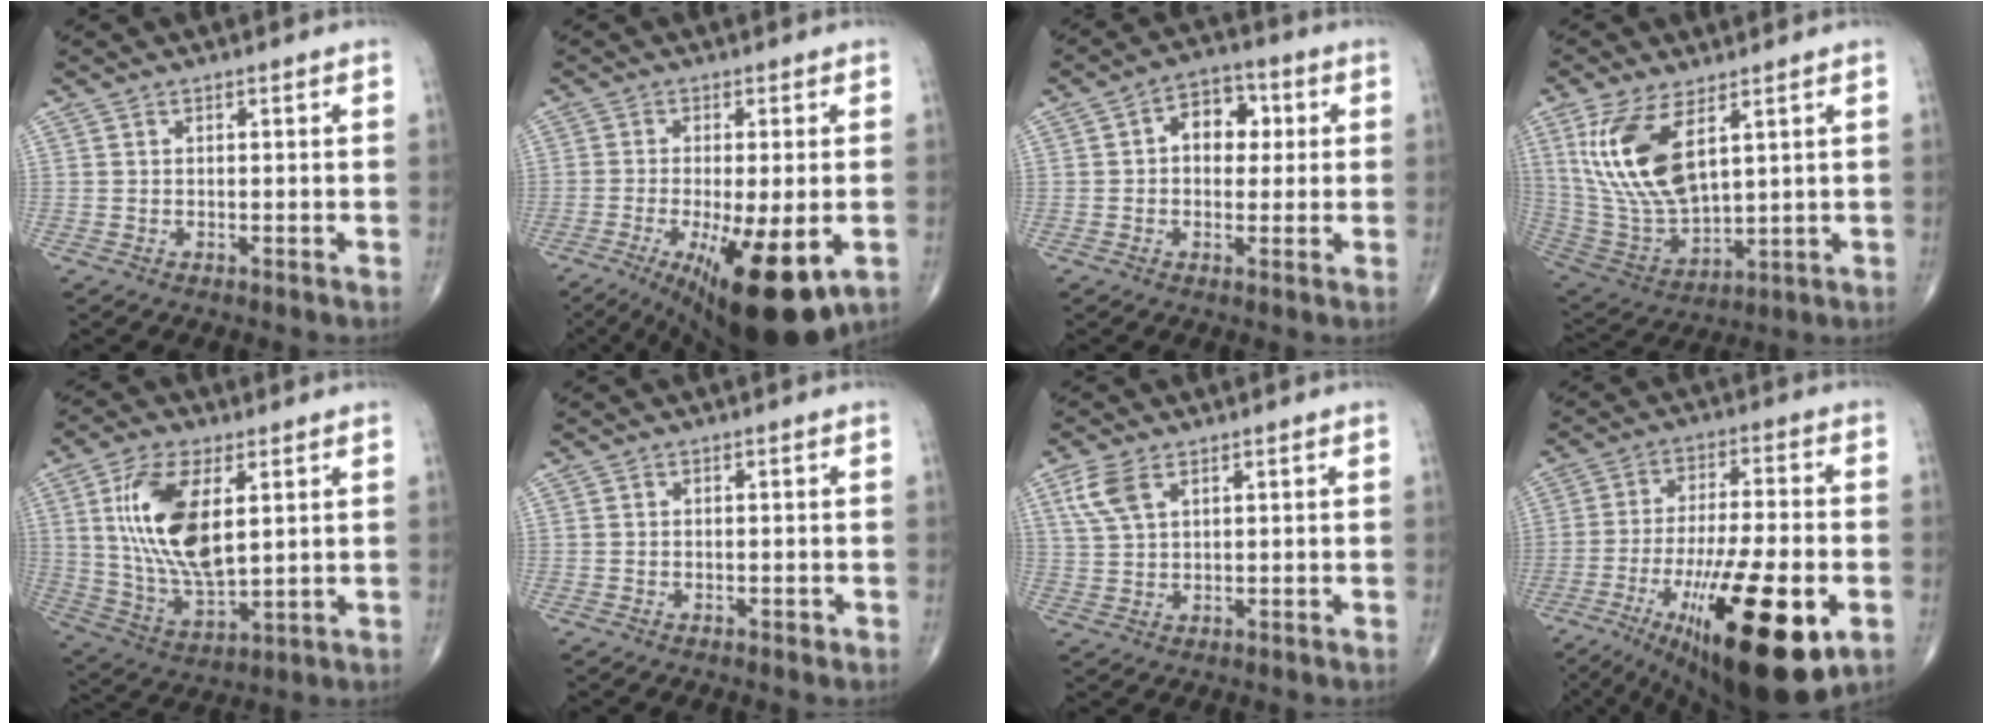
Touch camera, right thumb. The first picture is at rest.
{"total": 16.5, "force": [-5.9, 5.1, 14.6], "torque": [-0.210, -0.020, -0.074]}
{"total": 8.1, "force": [1.3, 5.7, 5.5], "torque": [-0.047, 0.016, 0.011]}
{"total": 16.5, "force": [6.3, 7.6, 13.3], "torque": [-0.262, -0.027, 0.138]}
{"total": 16.9, "force": [4.2, 7.8, 14.4], "torque": [-0.277, -0.020, 0.088]}
{"total": 0.6, "force": [-0.4, 0.4, 0.4], "torque": [-0.005, 0.000, -0.006]}
{"total": 5.3, "force": [2.6, 2.7, 3.8], "torque": [-0.090, 0.002, 0.060]}
{"total": 25.7, "force": [-9.4, 7.7, 22.6], "torque": [-0.352, -0.002, -0.134]}